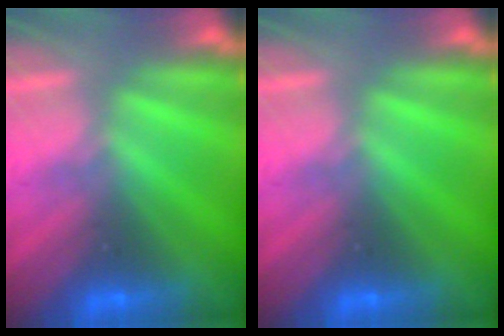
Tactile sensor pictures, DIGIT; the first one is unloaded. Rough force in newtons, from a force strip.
{"total": 0.0}